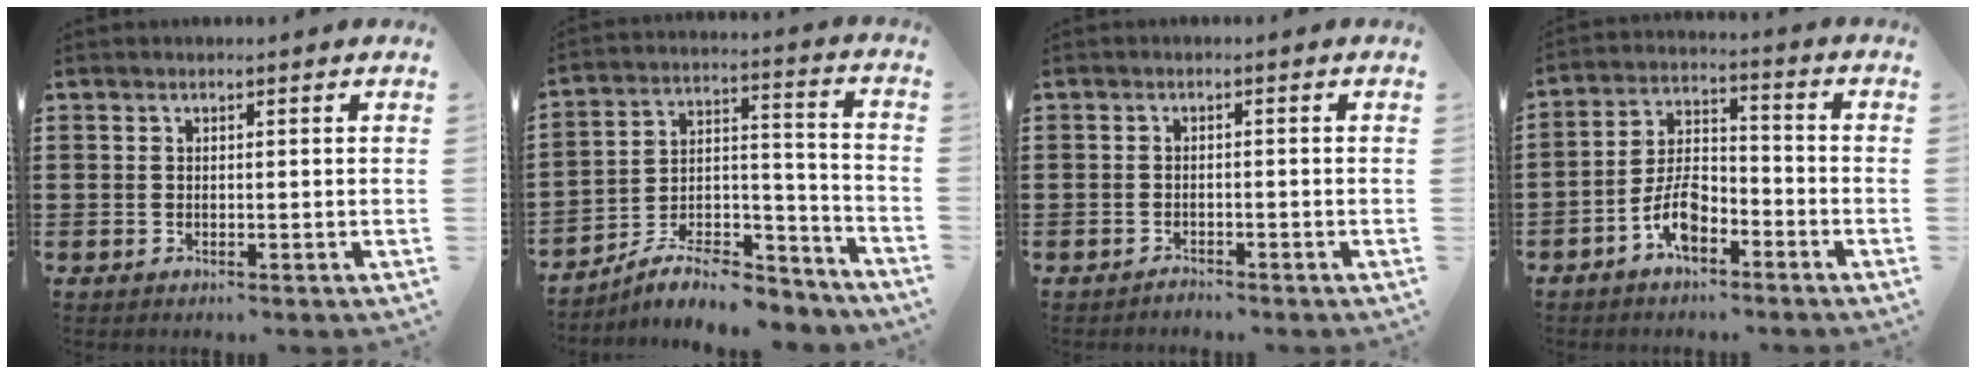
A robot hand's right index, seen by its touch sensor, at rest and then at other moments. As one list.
[{"total": 8.7, "force": [-7.2, 3.3, 3.5], "torque": [-0.049, 0.028, -0.132]}, {"total": 1.3, "force": [-1.3, 0.2, 0.0], "torque": [-0.004, 0.004, -0.027]}, {"total": 7.1, "force": [-4.0, 3.4, 4.8], "torque": [-0.107, 0.010, -0.078]}]